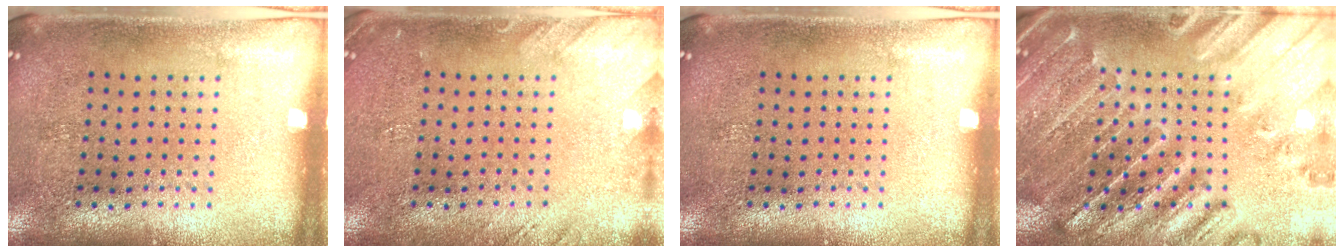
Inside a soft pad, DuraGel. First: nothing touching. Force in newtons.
{"total": 1.6, "press": 1.6, "slide": 0.2}
{"total": 0.0}
{"total": 2.0, "press": 2.0, "slide": 0.1}